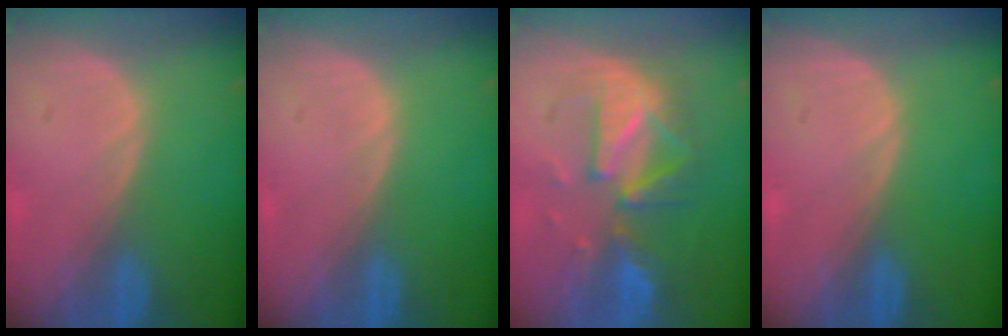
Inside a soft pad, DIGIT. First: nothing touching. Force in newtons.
{"total": 0.0}
{"total": 8.8, "press": 8.7, "slide": 1.4}
{"total": 0.0}